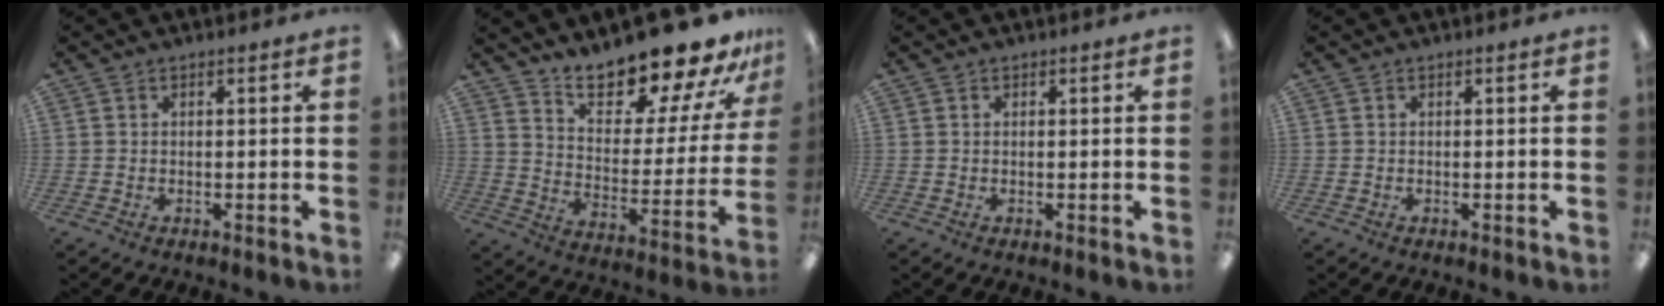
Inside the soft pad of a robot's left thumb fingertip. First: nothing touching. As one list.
[{"total": 18.2, "force": [16.6, 3.9, 6.2], "torque": [-0.095, -0.137, 0.281]}, {"total": 0.0}, {"total": 0.0}]